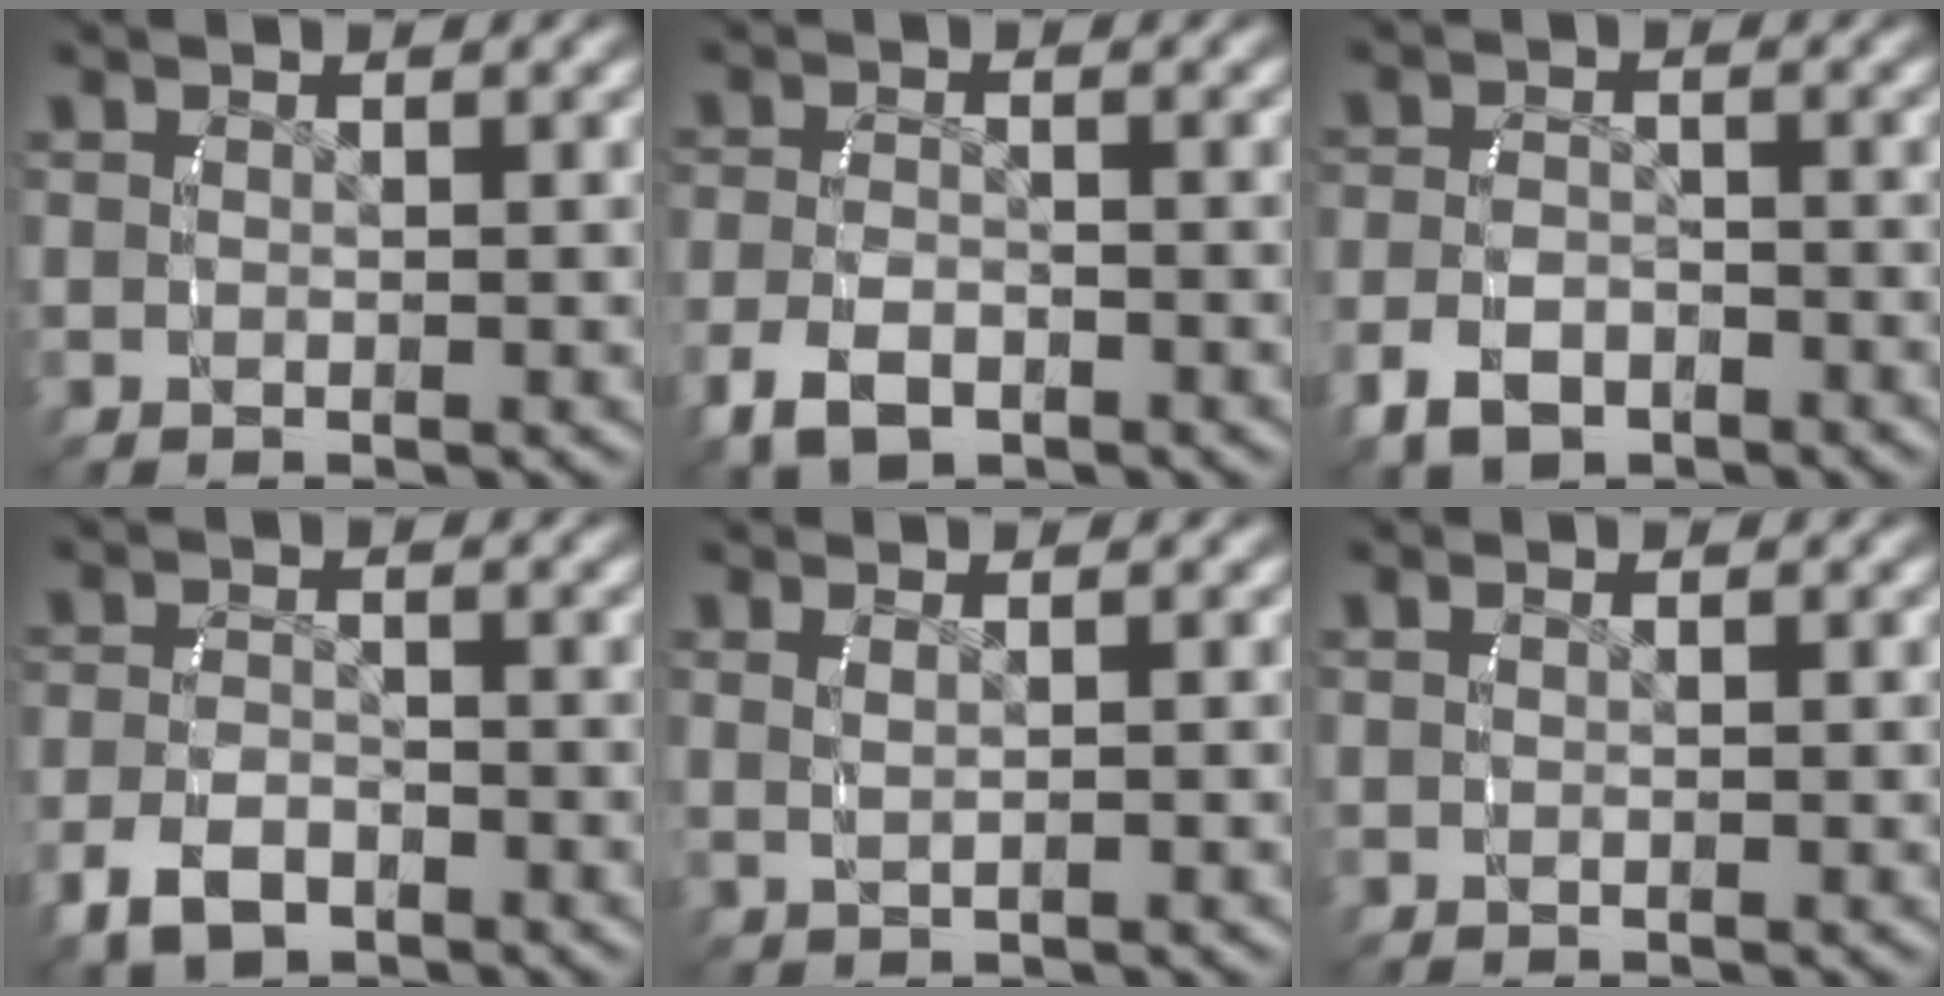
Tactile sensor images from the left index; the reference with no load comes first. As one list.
[{"total": 3.5, "force": [-1.7, 2.1, 2.2], "torque": [-0.050, -0.011, -0.020]}, {"total": 3.8, "force": [-2.1, 2.5, 1.9], "torque": [-0.039, -0.009, -0.029]}, {"total": 3.5, "force": [-2.0, 2.1, 2.0], "torque": [-0.042, -0.007, -0.026]}, {"total": 0.9, "force": [0.5, -0.3, 0.7], "torque": [-0.020, -0.002, 0.015]}, {"total": 0.0}]